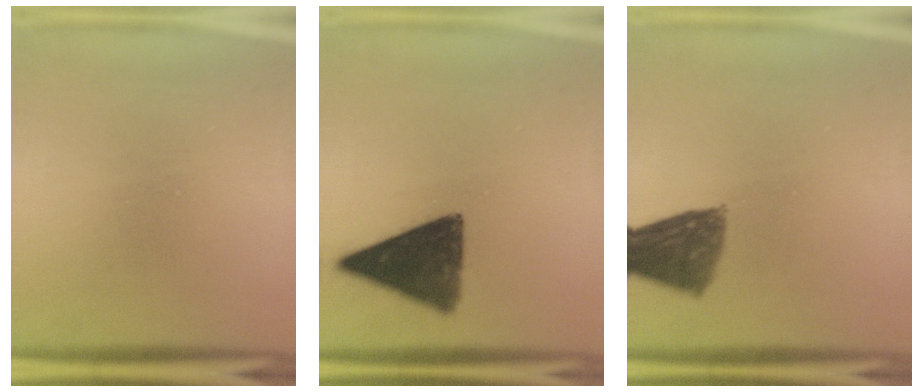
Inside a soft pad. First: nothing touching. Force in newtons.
{"total": 12.5}
{"total": 8.9}